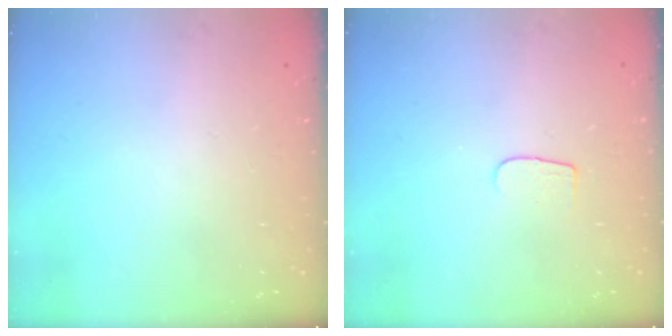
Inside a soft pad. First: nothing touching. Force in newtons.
{"total": 4.8, "press": 4.8, "slide": 0.5}